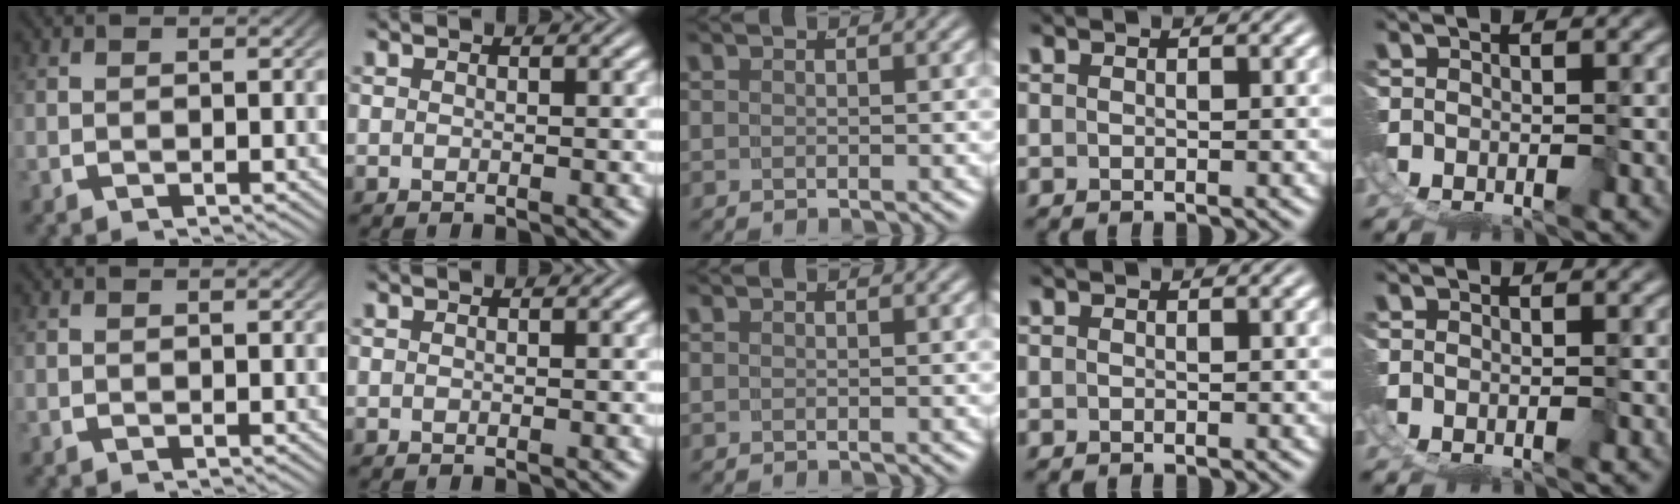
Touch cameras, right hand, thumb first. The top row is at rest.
{"little": {"total": 0.6, "force": [0.1, -0.6, -0.2], "torque": [0.005, 0.000, 0.002]}}